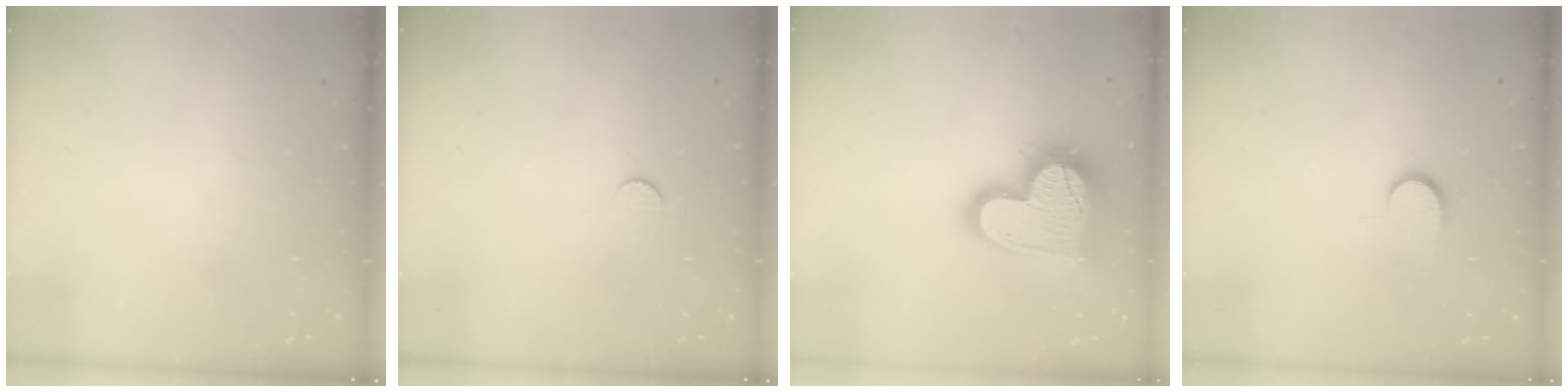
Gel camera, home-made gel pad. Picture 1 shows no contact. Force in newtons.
{"total": 3.7, "press": 3.7, "slide": 0.4}
{"total": 20.1, "press": 20.1, "slide": 1.7}
{"total": 6.7, "press": 6.6, "slide": 0.7}